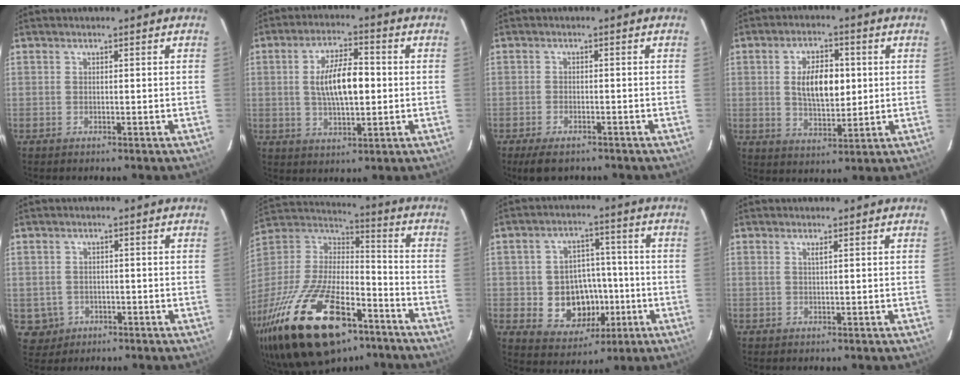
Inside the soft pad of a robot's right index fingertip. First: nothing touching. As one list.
[{"total": 10.0, "force": [0.3, 3.8, 9.3], "torque": [-0.170, 0.007, 0.010]}, {"total": 5.1, "force": [-3.8, 2.0, 2.6], "torque": [-0.064, -0.016, -0.061]}, {"total": 9.4, "force": [1.2, 4.7, 8.0], "torque": [-0.140, 0.009, 0.027]}, {"total": 4.1, "force": [-1.0, 4.0, 0.5], "torque": [-0.020, 0.007, -0.005]}, {"total": 35.2, "force": [-20.8, 15.7, 23.6], "torque": [-0.482, -0.030, -0.331]}, {"total": 11.7, "force": [-2.7, 9.8, 5.9], "torque": [-0.130, 0.009, -0.023]}, {"total": 0.7, "force": [0.3, -0.2, 0.6], "torque": [-0.013, 0.000, 0.005]}]